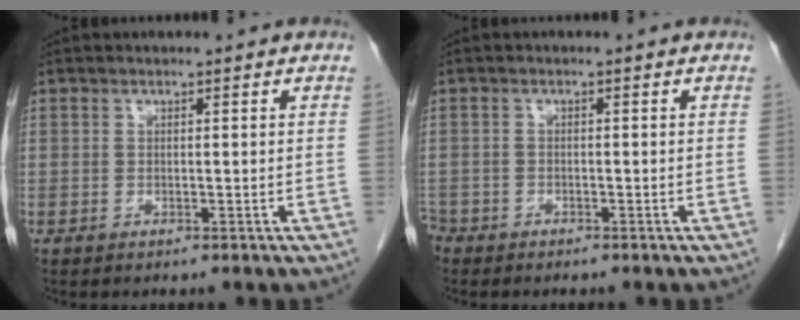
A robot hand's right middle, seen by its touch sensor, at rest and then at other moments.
{"total": 2.7, "force": [-2.2, 1.6, 0.4], "torque": [-0.014, 0.000, -0.044]}